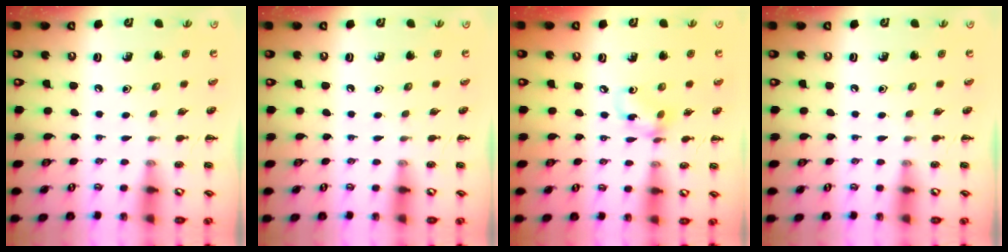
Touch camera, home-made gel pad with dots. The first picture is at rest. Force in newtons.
{"total": 0.0}
{"total": 6.8, "press": 6.7, "slide": 1.0}
{"total": 0.0}